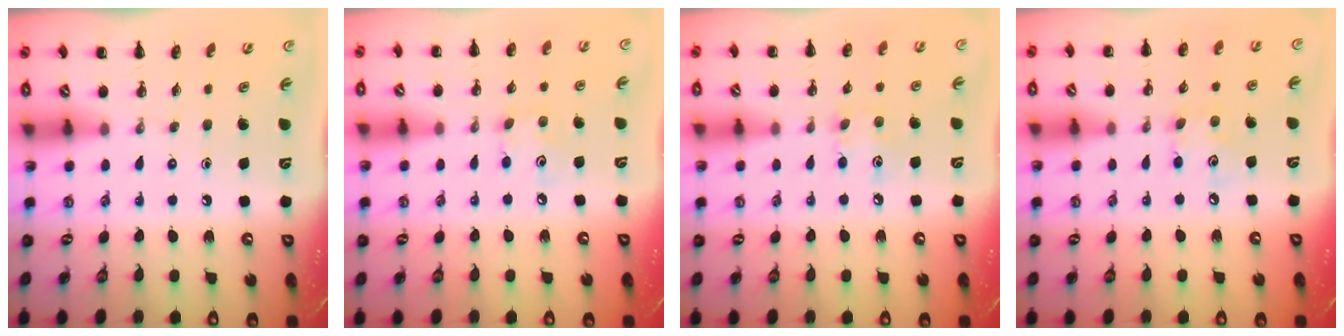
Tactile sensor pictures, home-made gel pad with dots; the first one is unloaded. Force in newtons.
{"total": 3.8, "press": 3.7, "slide": 0.9}
{"total": 7.2, "press": 7.1, "slide": 1.2}
{"total": 4.6, "press": 4.5, "slide": 0.7}